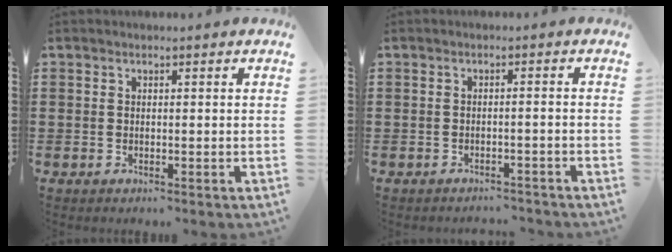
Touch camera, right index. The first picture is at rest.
{"total": 1.4, "force": [-1.3, 0.0, 0.2], "torque": [-0.008, -0.001, -0.028]}